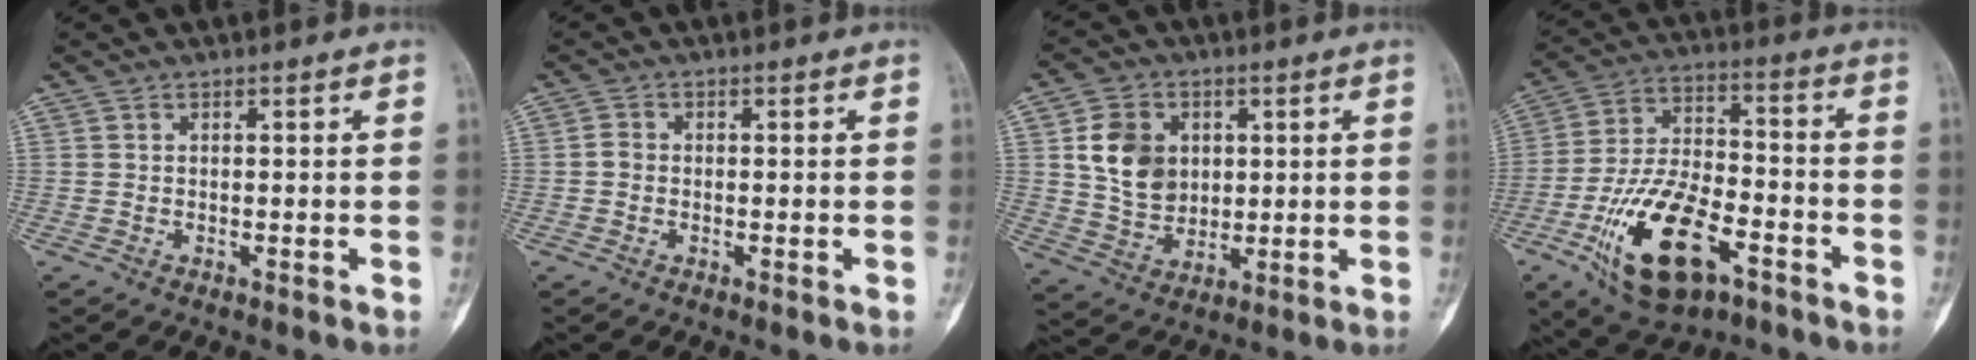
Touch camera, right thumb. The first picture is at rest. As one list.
[{"total": 1.6, "force": [-0.2, 1.4, 0.9], "torque": [-0.013, 0.005, -0.005]}, {"total": 11.0, "force": [2.5, 8.7, 6.2], "torque": [-0.082, -0.012, 0.052]}, {"total": 19.1, "force": [-8.7, 9.2, 14.3], "torque": [-0.253, 0.046, -0.145]}]